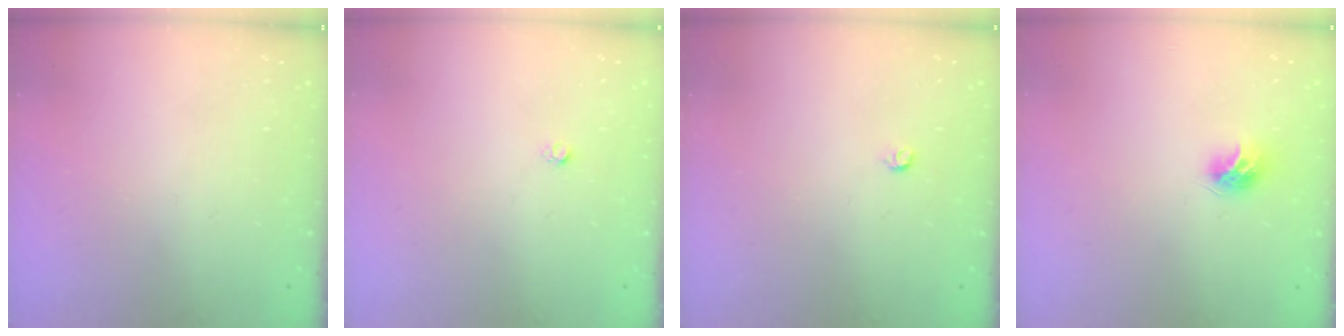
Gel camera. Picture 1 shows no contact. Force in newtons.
{"total": 1.6, "press": 1.5, "slide": 0.1}
{"total": 3.2, "press": 3.2, "slide": 0.4}
{"total": 7.8, "press": 7.8, "slide": 0.4}